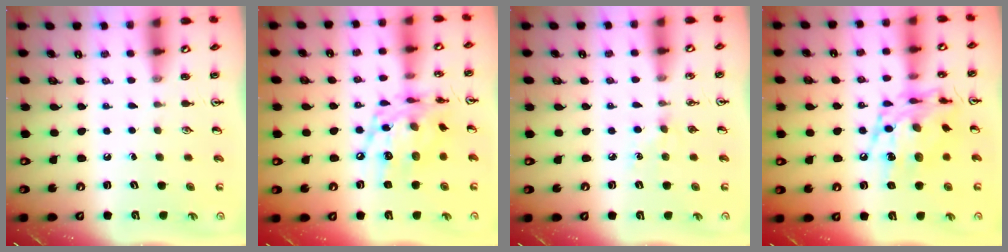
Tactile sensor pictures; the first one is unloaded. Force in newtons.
{"total": 14.6, "press": 14.5, "slide": 1.1}
{"total": 4.1, "press": 4.0, "slide": 0.6}
{"total": 15.7, "press": 15.6, "slide": 1.3}